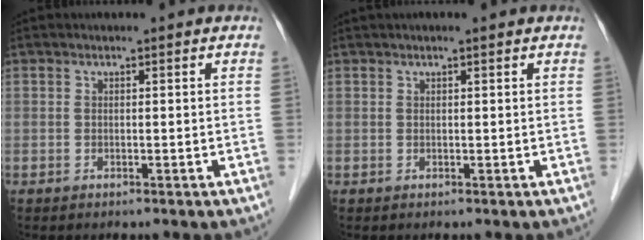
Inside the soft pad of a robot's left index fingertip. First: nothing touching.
{"total": 1.4, "force": [1.0, -0.1, 1.0], "torque": [-0.013, 0.016, 0.016]}